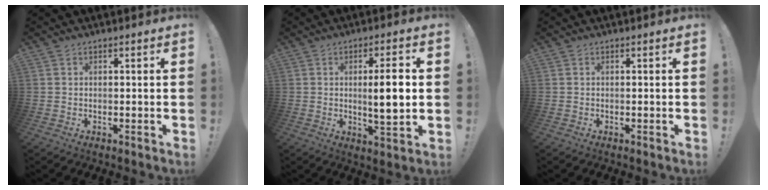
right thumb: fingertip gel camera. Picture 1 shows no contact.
{"total": 9.0, "force": [0.8, 1.3, 8.9], "torque": [-0.133, -0.007, 0.007]}
{"total": 0.0}